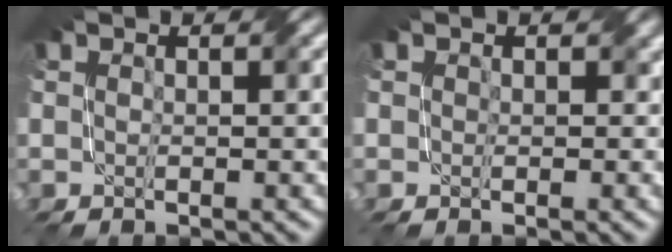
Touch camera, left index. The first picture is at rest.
{"total": 1.5, "force": [0.6, 1.2, 0.7], "torque": [-0.008, -0.001, 0.002]}